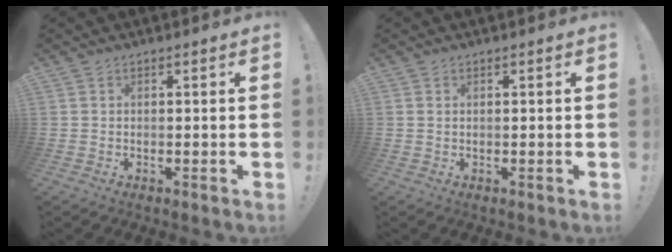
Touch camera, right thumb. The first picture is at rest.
{"total": 0.5, "force": [0.5, 0.0, 0.2], "torque": [-0.006, 0.002, 0.008]}